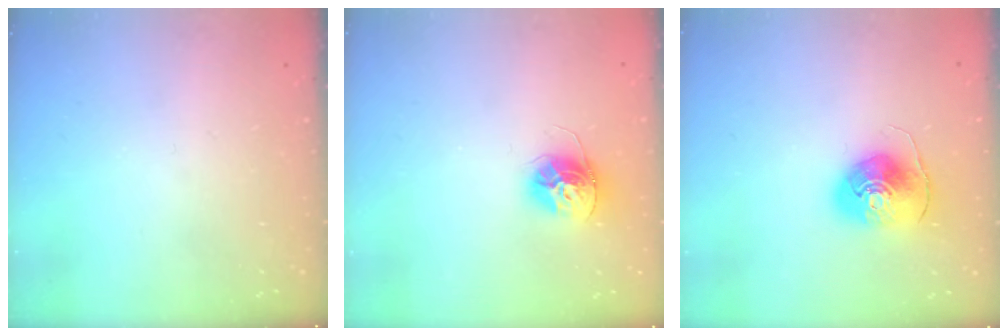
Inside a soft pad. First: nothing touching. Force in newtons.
{"total": 12.3, "press": 12.2, "slide": 1.0}
{"total": 8.8, "press": 8.8, "slide": 0.8}